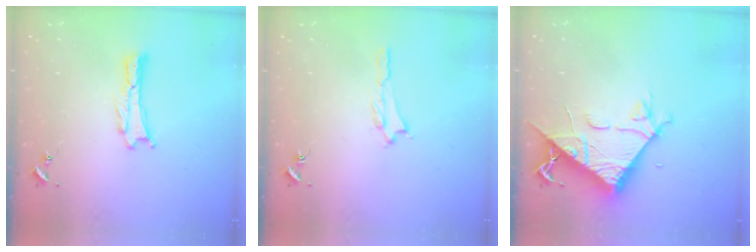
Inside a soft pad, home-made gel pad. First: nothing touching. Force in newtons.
{"total": 1.2, "press": 1.2, "slide": 0.3}
{"total": 8.4, "press": 8.3, "slide": 0.8}